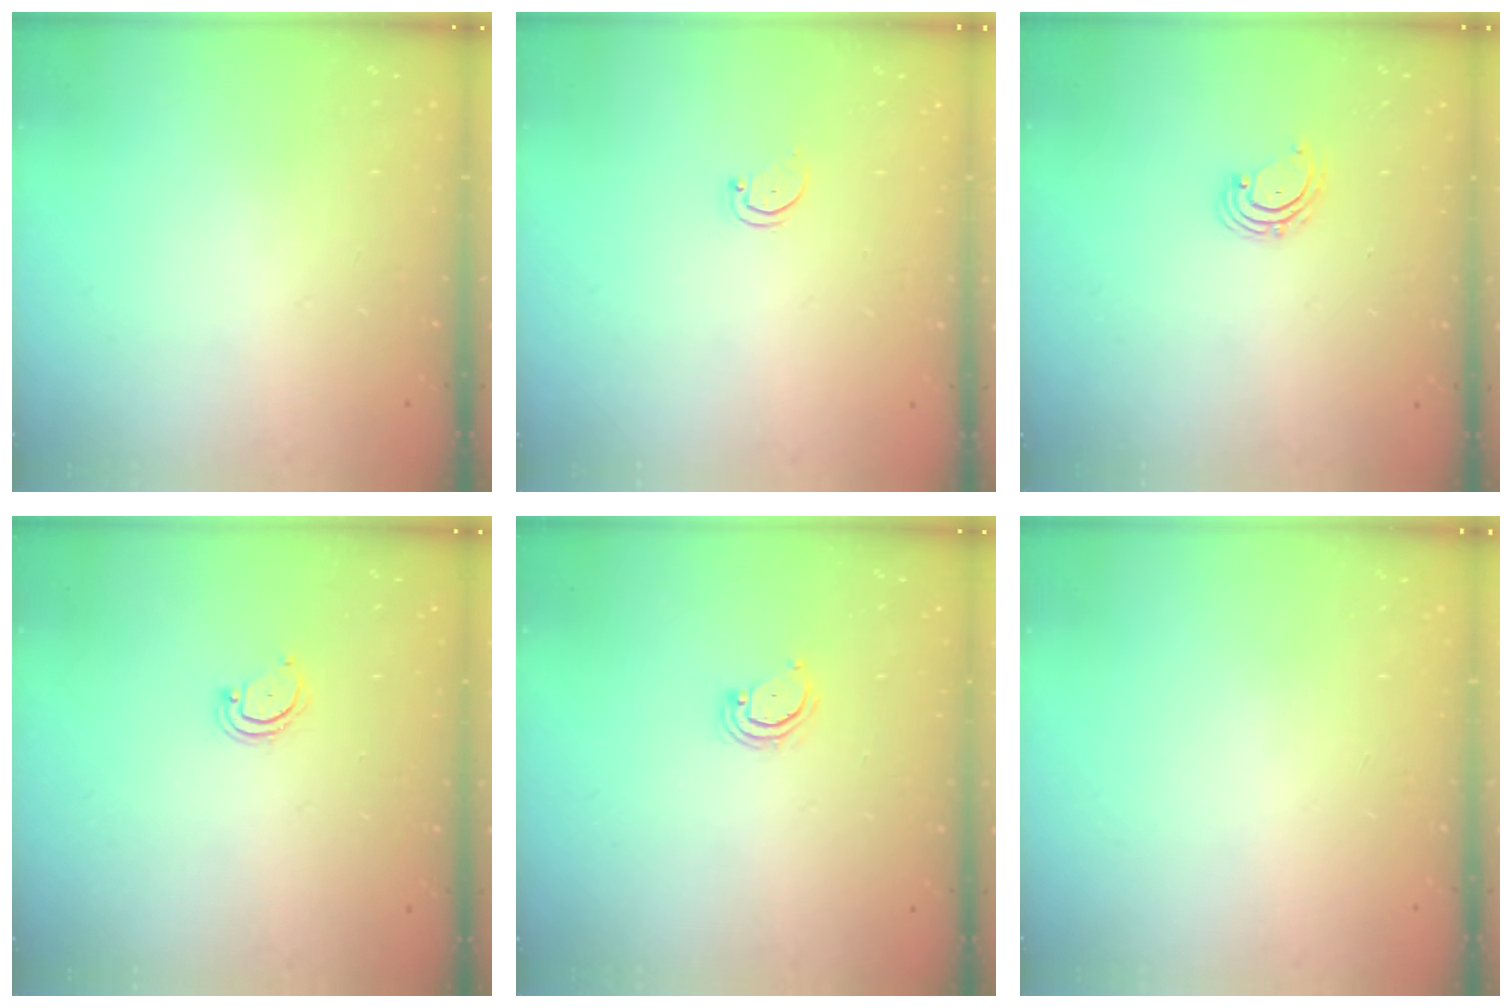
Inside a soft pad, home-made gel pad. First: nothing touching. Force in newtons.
{"total": 1.6, "press": 1.6, "slide": 0.4}
{"total": 2.5, "press": 2.4, "slide": 0.4}
{"total": 2.5, "press": 2.5, "slide": 0.2}
{"total": 3.1, "press": 3.1, "slide": 0.5}
{"total": 0.0}